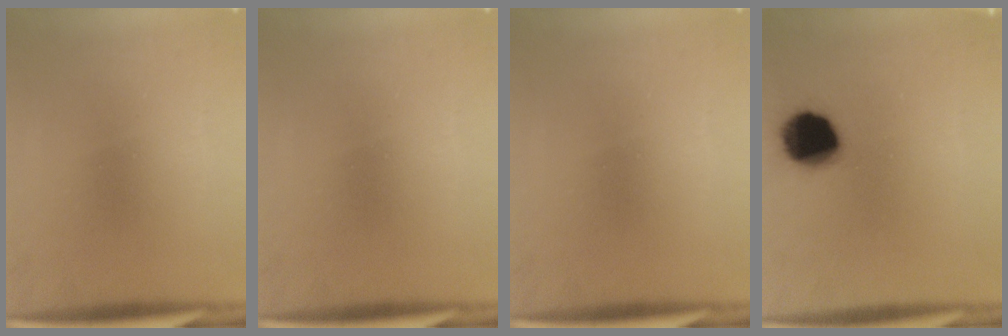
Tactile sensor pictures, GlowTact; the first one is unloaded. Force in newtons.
{"total": 0.0}
{"total": 0.0}
{"total": 13.6}